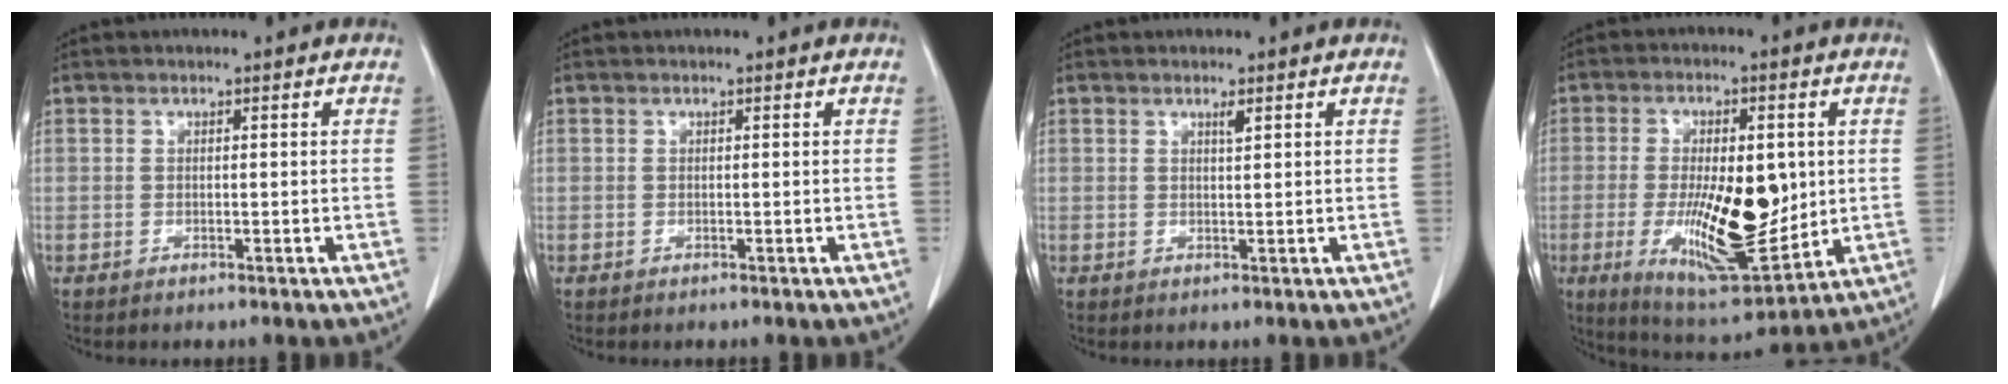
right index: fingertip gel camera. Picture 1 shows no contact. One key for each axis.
{"total": 0.0}
{"total": 0.9, "fx": 0.6, "fy": 0.0, "fz": 0.7, "tx": -0.014, "ty": -0.004, "tz": 0.011}
{"total": 16.1, "fx": -1.2, "fy": 5.2, "fz": 15.2, "tx": -0.262, "ty": -0.016, "tz": -0.004}